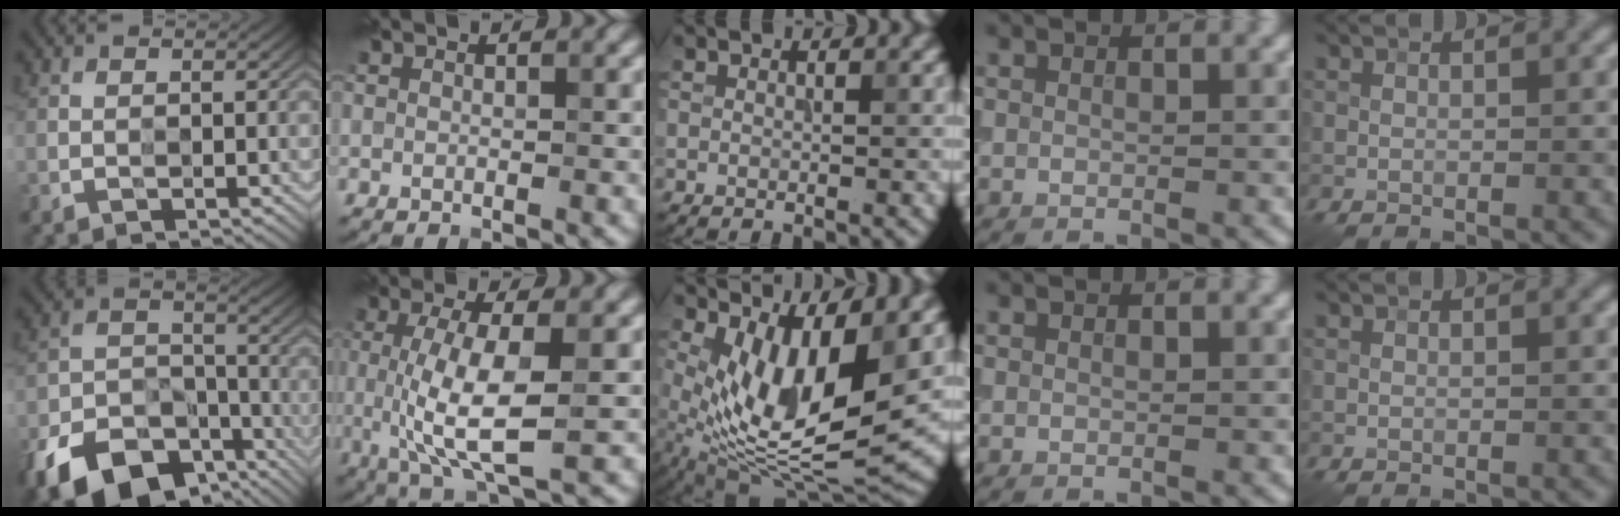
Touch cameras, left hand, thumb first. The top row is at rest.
{"thumb": {"total": 11.7, "force": [-8.6, 6.6, 4.4], "torque": [-0.090, -0.017, -0.158]}, "index": {"total": 6.7, "force": [-0.2, 2.1, 6.4], "torque": [-0.132, -0.011, -0.001]}, "middle": {"total": 10.7, "force": [1.3, 4.3, 9.7], "torque": [-0.186, -0.026, 0.029]}}